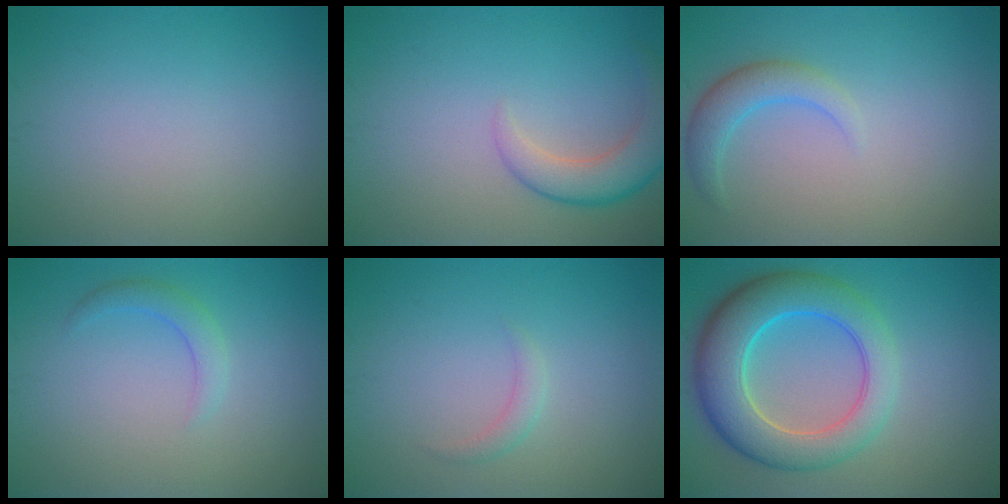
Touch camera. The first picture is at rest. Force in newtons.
{"total": 4.0, "press": 4.0, "slide": 0.2}
{"total": 2.8, "press": 2.8, "slide": 0.3}
{"total": 1.7, "press": 1.7, "slide": 0.1}
{"total": 1.1, "press": 1.1, "slide": 0.1}
{"total": 8.6, "press": 8.6, "slide": 0.5}